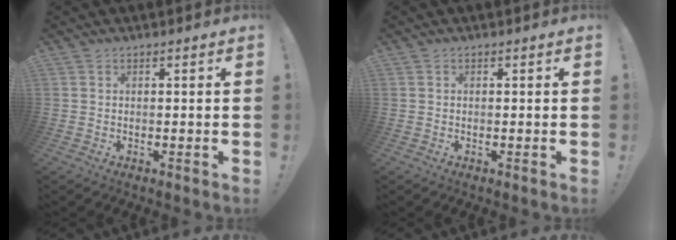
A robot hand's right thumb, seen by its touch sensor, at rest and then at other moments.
{"total": 0.0}